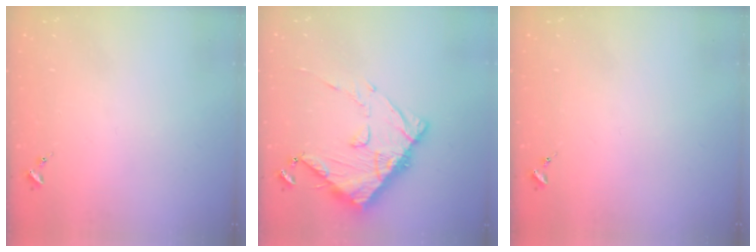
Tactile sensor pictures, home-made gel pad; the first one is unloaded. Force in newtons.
{"total": 14.1, "press": 14.0, "slide": 1.6}
{"total": 0.0}